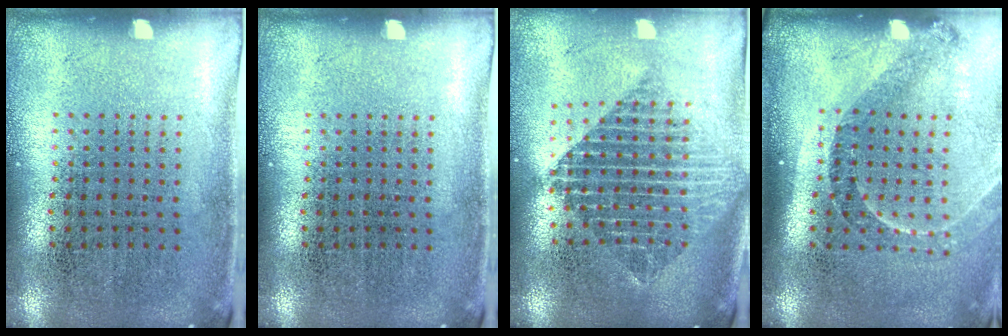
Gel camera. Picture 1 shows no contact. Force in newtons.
{"total": 0.0}
{"total": 2.2, "press": 1.8, "slide": 1.3}
{"total": 1.4, "press": 1.3, "slide": 0.7}